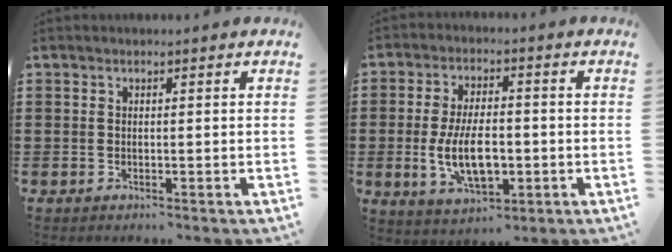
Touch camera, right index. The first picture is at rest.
{"total": 9.0, "force": [-1.5, 4.7, 7.6], "torque": [-0.155, -0.002, -0.032]}